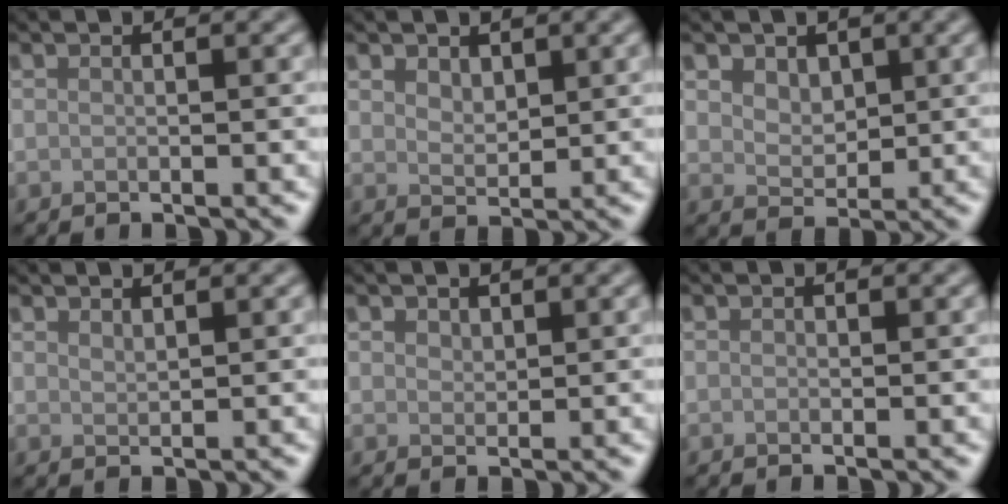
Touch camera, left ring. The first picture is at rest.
{"total": 2.0, "force": [1.2, 1.2, 1.0], "torque": [-0.020, -0.003, 0.024]}
{"total": 3.0, "force": [1.7, 2.1, 1.4], "torque": [-0.033, -0.009, 0.031]}
{"total": 0.9, "force": [0.9, 0.1, 0.2], "torque": [-0.001, 0.001, 0.017]}
{"total": 1.0, "force": [0.7, 0.6, 0.2], "torque": [-0.006, -0.002, 0.015]}
{"total": 0.0}